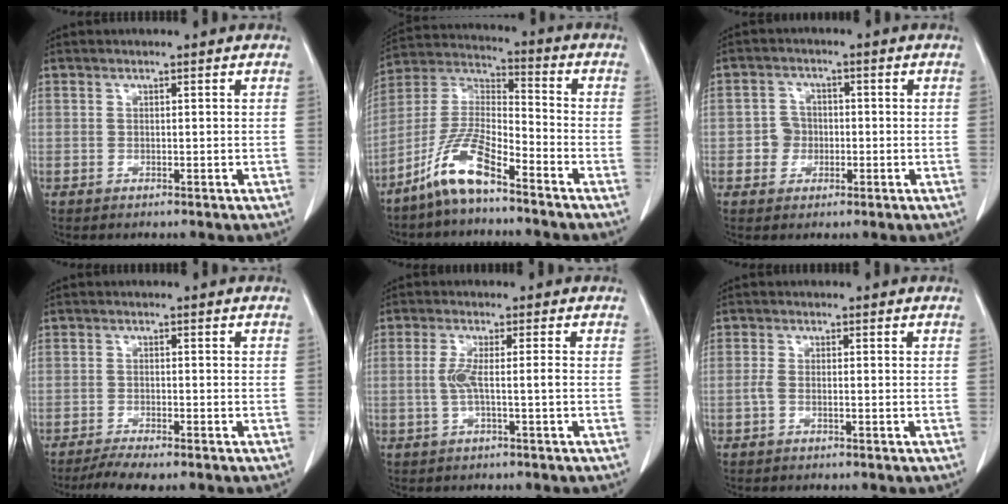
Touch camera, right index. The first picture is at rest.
{"total": 10.6, "force": [-7.4, 2.0, 7.4], "torque": [-0.161, 0.002, -0.149]}
{"total": 3.4, "force": [-0.6, 3.2, 1.0], "torque": [-0.011, 0.010, -0.009]}
{"total": 4.1, "force": [-3.3, 0.2, 2.3], "torque": [-0.039, -0.009, -0.058]}
{"total": 3.5, "force": [-0.5, -0.1, 3.5], "torque": [-0.073, 0.002, -0.009]}
{"total": 1.6, "force": [-0.4, 0.6, 1.4], "torque": [-0.030, 0.004, -0.007]}